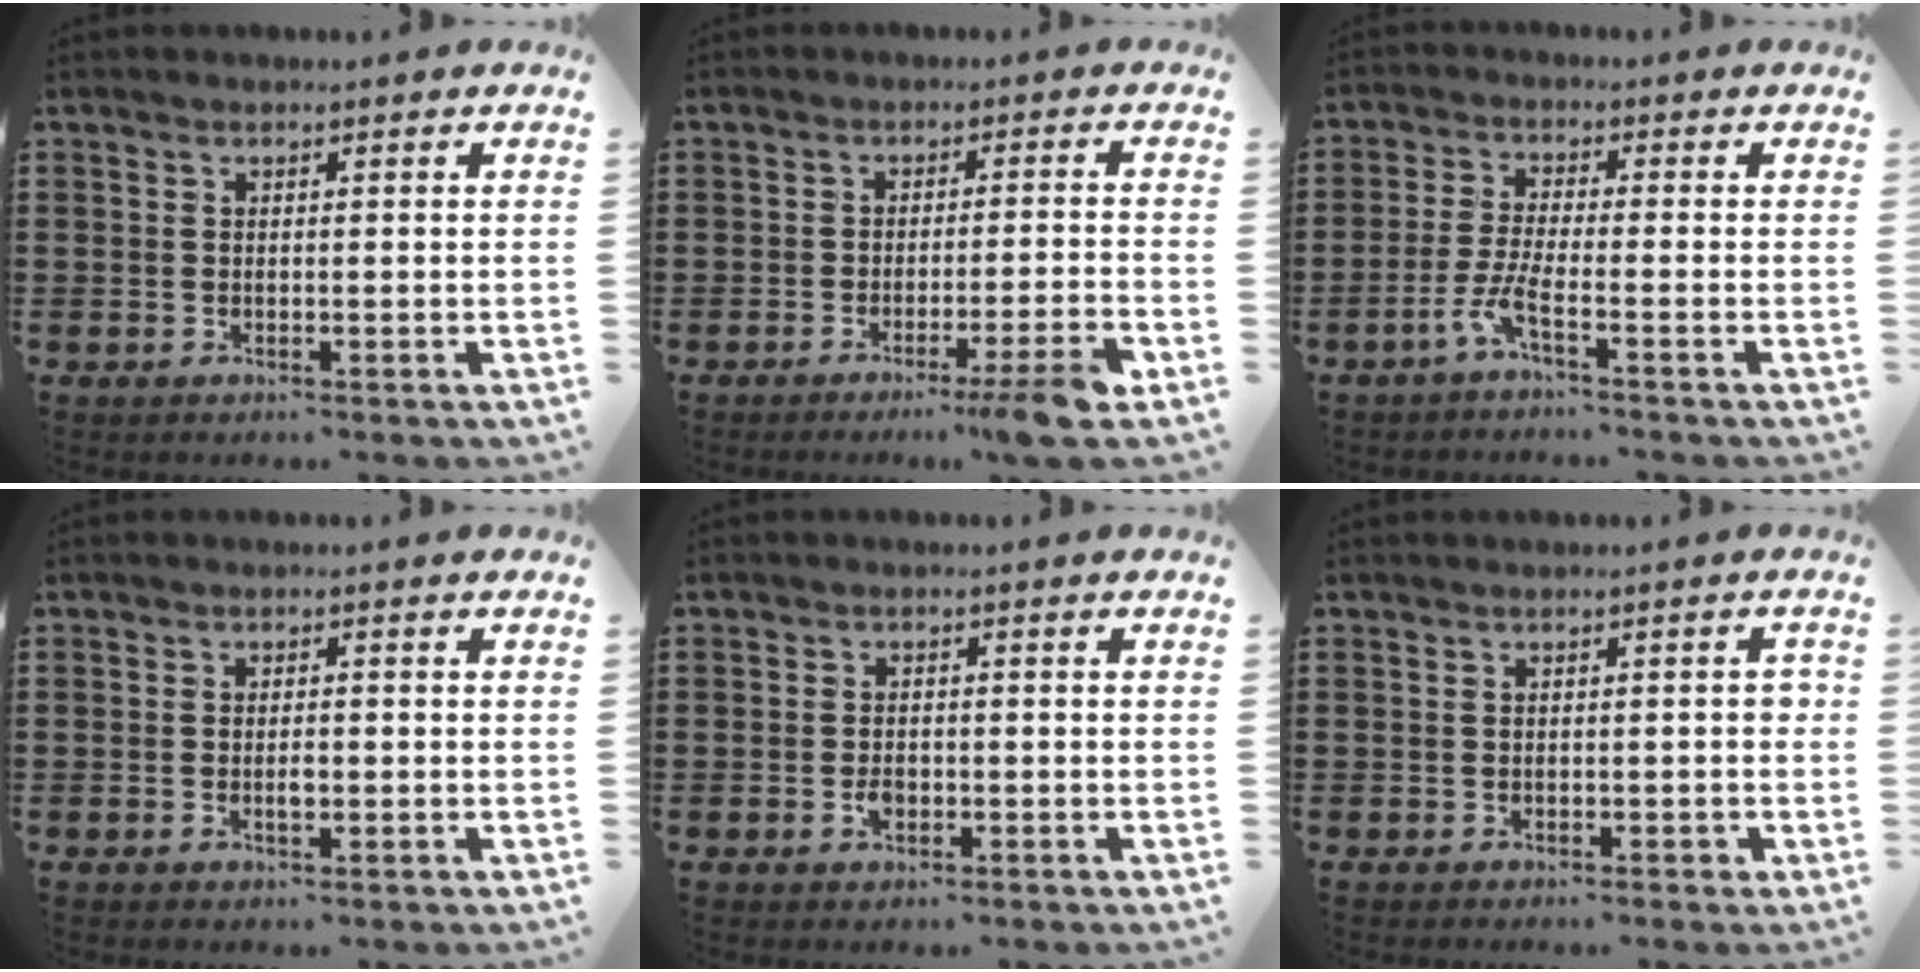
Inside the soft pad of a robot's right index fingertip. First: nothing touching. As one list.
[{"total": 5.8, "force": [-3.6, -0.5, 4.5], "torque": [-0.067, -0.011, -0.060]}, {"total": 4.4, "force": [-2.8, 0.2, 3.4], "torque": [-0.084, -0.010, -0.059]}, {"total": 1.7, "force": [-0.5, 0.6, 1.5], "torque": [-0.028, 0.001, -0.008]}, {"total": 2.0, "force": [-0.8, 1.2, 1.4], "torque": [-0.025, 0.002, -0.014]}, {"total": 1.4, "force": [-0.6, 0.9, 0.9], "torque": [-0.019, 0.004, -0.014]}]